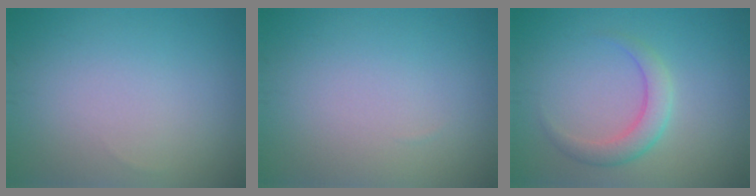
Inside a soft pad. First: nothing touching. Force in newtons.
{"total": 0.0}
{"total": 2.8, "press": 2.8, "slide": 0.1}